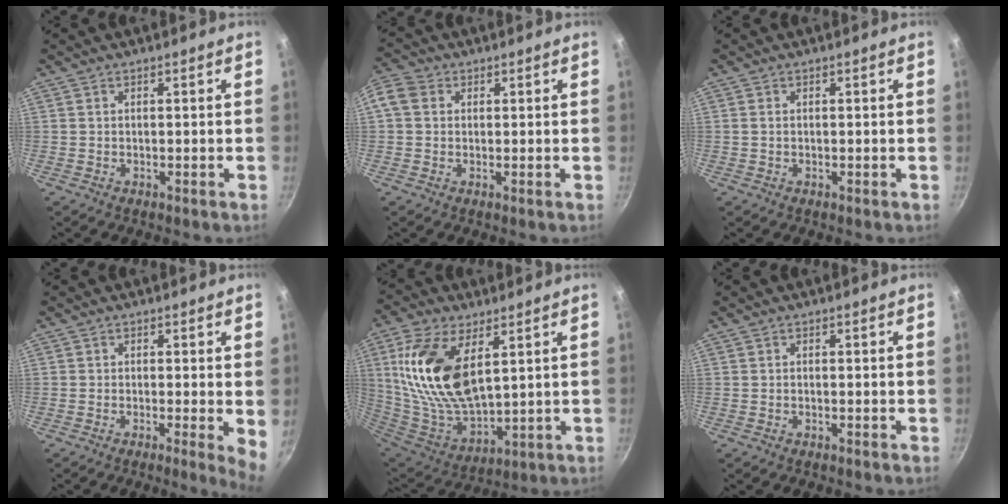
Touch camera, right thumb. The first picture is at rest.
{"total": 6.5, "force": [1.3, 5.4, 3.3], "torque": [-0.069, 0.012, 0.009]}
{"total": 0.7, "force": [0.1, 0.5, 0.5], "torque": [-0.009, 0.002, 0.001]}
{"total": 4.1, "force": [-0.3, 0.8, 4.0], "torque": [-0.049, -0.008, -0.007]}
{"total": 20.1, "force": [6.3, 10.4, 16.0], "torque": [-0.313, -0.035, 0.130]}
{"total": 0.0}